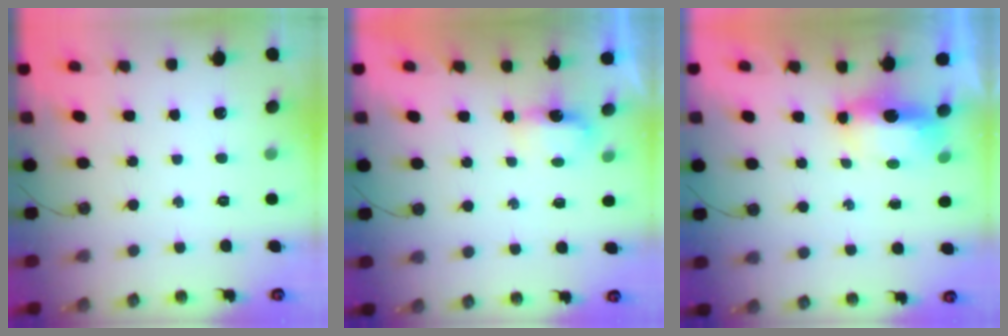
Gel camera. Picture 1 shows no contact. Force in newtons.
{"total": 6.0, "press": 3.6, "slide": 4.9}
{"total": 7.0, "press": 6.5, "slide": 2.6}